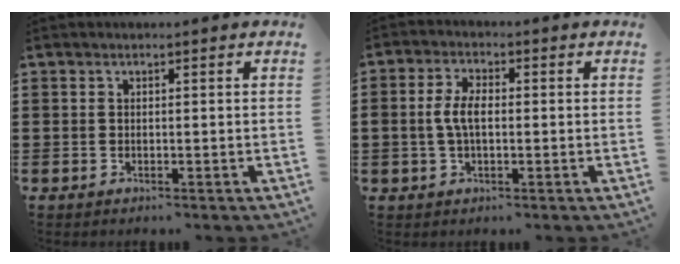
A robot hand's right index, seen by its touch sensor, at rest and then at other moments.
{"total": 4.7, "force": [-0.2, 2.3, 4.1], "torque": [-0.099, -0.001, -0.011]}